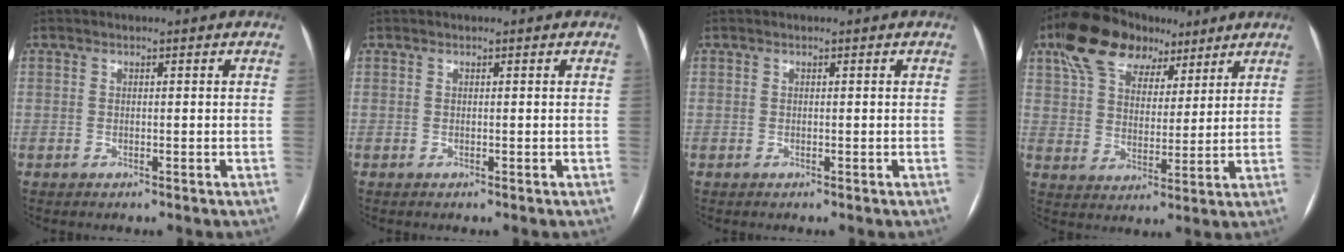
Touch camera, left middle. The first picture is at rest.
{"total": 0.0}
{"total": 0.0}
{"total": 13.1, "force": [8.3, 7.5, 6.8], "torque": [-0.126, 0.044, 0.147]}